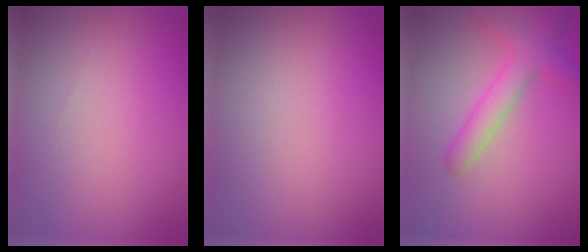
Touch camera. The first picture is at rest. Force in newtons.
{"total": 0.0}
{"total": 3.5, "press": 3.5, "slide": 0.2}